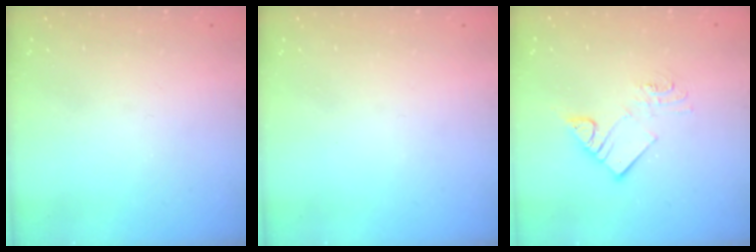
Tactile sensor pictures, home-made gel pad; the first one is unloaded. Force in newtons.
{"total": 0.0}
{"total": 9.1, "press": 9.1, "slide": 0.5}